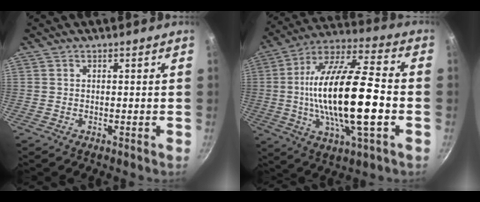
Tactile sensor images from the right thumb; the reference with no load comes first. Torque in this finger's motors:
{"motor_torque": [2.27, 2.74, 2.74, -0.03, 0.43]}